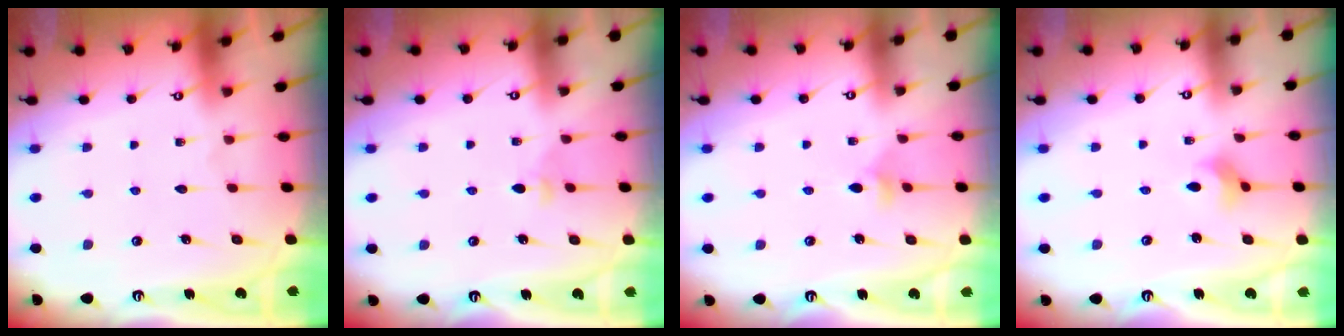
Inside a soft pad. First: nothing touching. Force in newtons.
{"total": 2.8, "press": 2.7, "slide": 0.8}
{"total": 3.5, "press": 3.3, "slide": 0.9}
{"total": 2.5, "press": 2.4, "slide": 0.5}